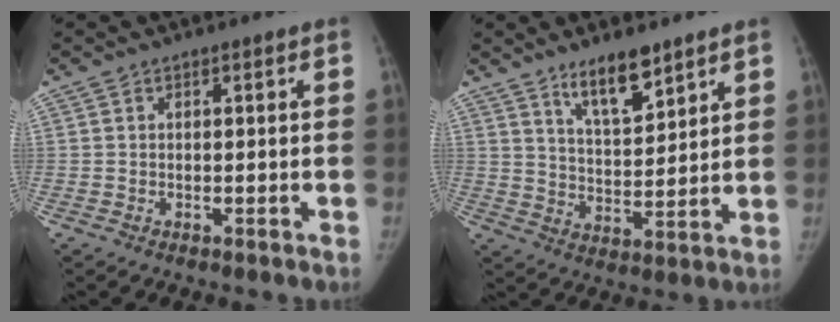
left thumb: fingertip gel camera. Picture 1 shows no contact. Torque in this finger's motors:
{"motor_torque": [0.46, -0.09, 1.02, -0.53, 0.04]}